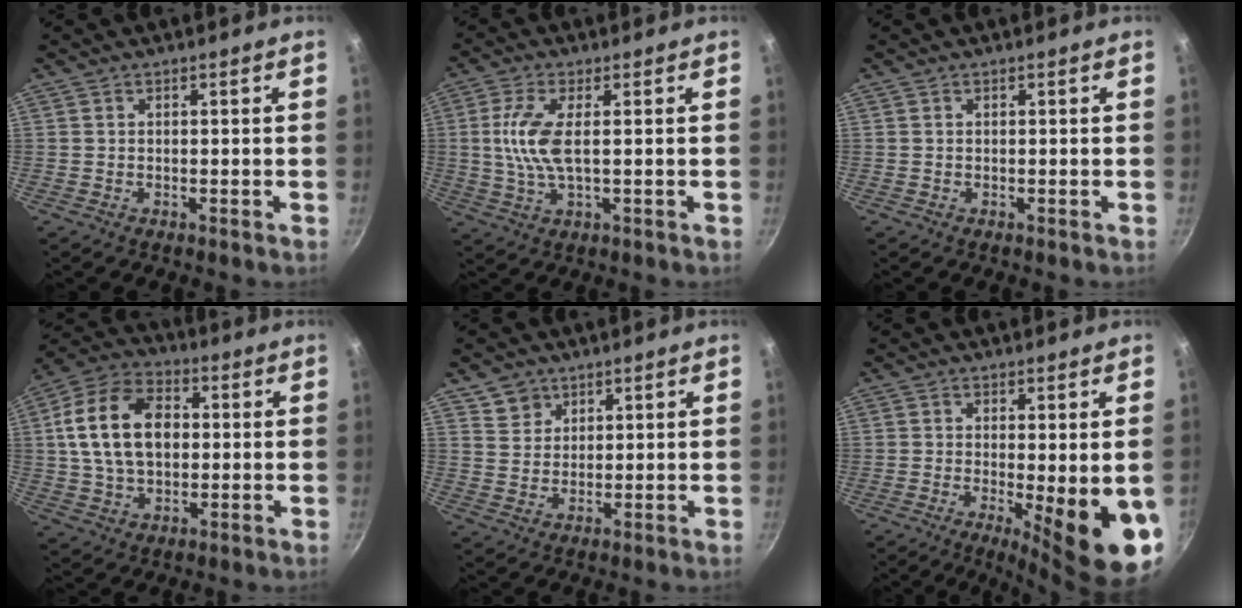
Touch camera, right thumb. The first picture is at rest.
{"total": 7.9, "force": [0.6, 2.8, 7.4], "torque": [-0.166, 0.001, 0.011]}
{"total": 0.0}
{"total": 16.8, "force": [2.0, 11.4, 12.1], "torque": [-0.195, 0.020, 0.024]}
{"total": 4.6, "force": [2.9, 3.5, 0.7], "torque": [0.011, -0.003, 0.056]}
{"total": 13.5, "force": [-3.0, 3.2, 12.8], "torque": [-0.157, -0.016, -0.031]}